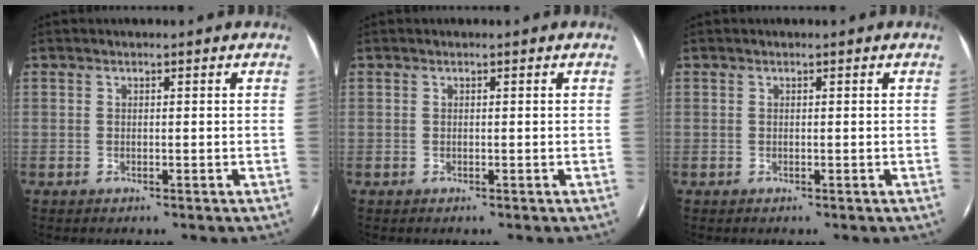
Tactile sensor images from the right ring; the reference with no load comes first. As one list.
[{"total": 0.0}, {"total": 0.0}]